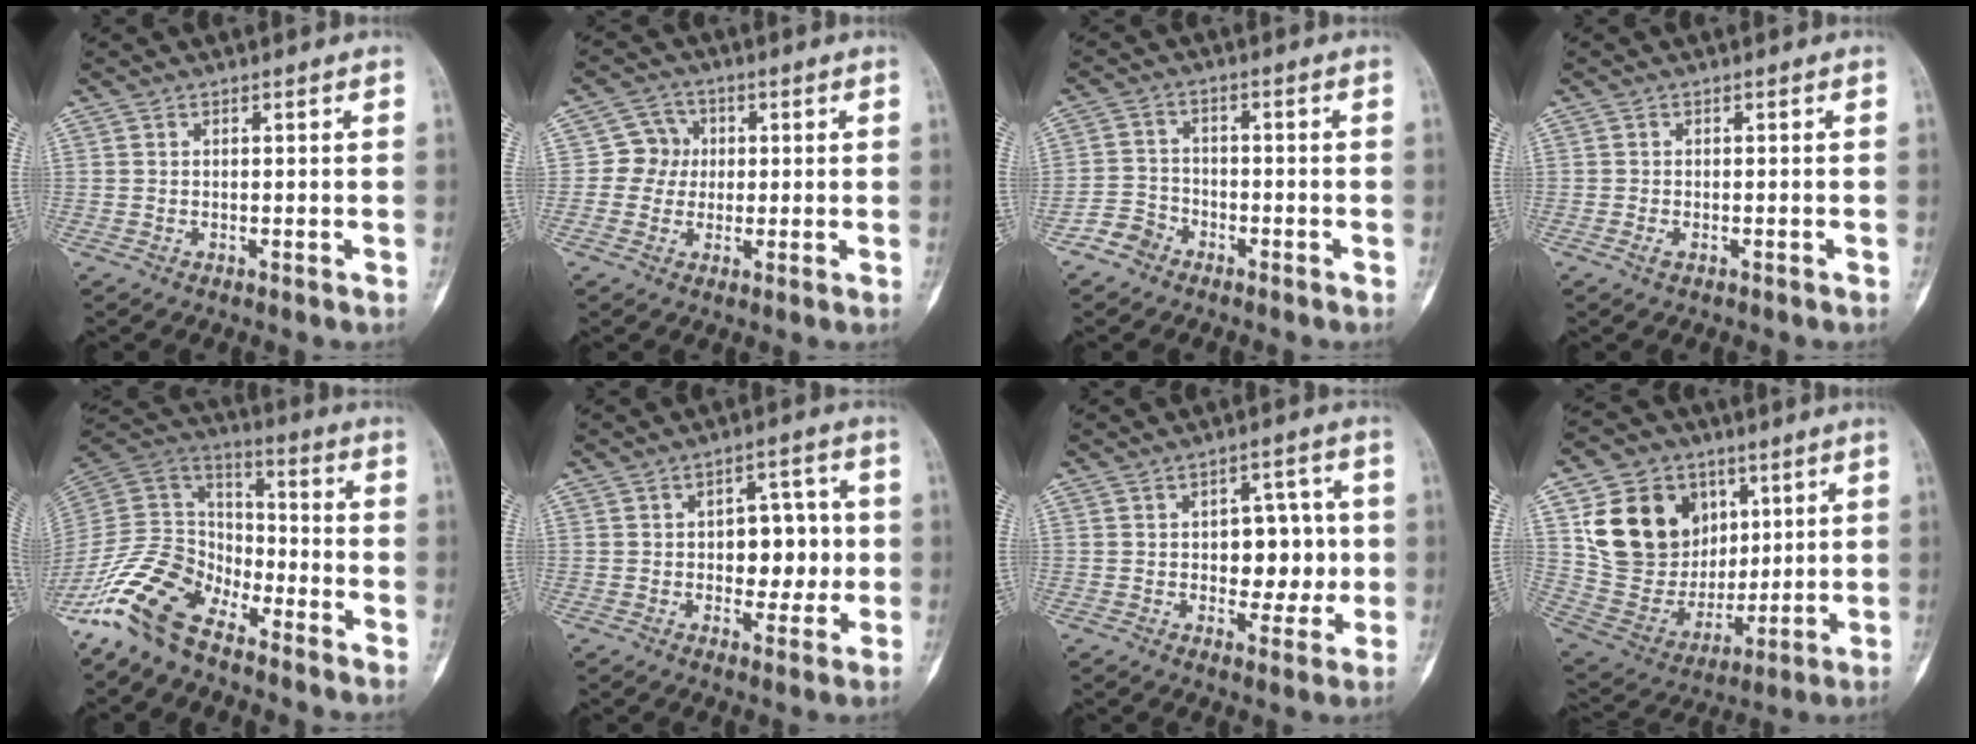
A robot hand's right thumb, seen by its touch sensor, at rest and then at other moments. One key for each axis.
{"total": 5.4, "fx": 0.2, "fy": 5.3, "fz": 1.3, "tx": 0.018, "ty": 0.012, "tz": -0.005}
{"total": 4.5, "fx": -3.1, "fy": 3.2, "fz": 0.7, "tx": 0.001, "ty": 0.022, "tz": -0.064}
{"total": 1.2, "fx": -0.6, "fy": 0.6, "fz": 0.8, "tx": -0.021, "ty": 0.002, "tz": -0.011}
{"total": 15.3, "fx": -10.8, "fy": 7.6, "fz": 7.7, "tx": -0.140, "ty": 0.079, "tz": -0.219}
{"total": 9.3, "fx": 0.0, "fy": 6.0, "fz": 7.2, "tx": -0.047, "ty": 0.015, "tz": 0.000}
{"total": 9.7, "fx": 0.0, "fy": 6.2, "fz": 7.4, "tx": -0.044, "ty": 0.011, "tz": 0.003}
{"total": 20.0, "fx": 6.7, "fy": 16.1, "fz": 9.7, "tx": -0.142, "ty": -0.009, "tz": 0.140}